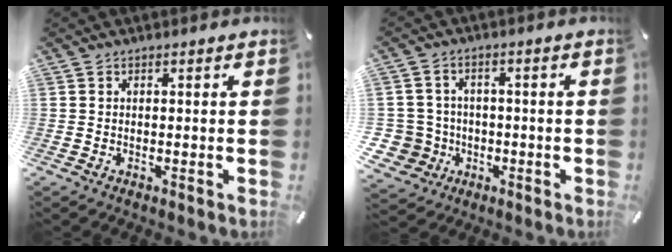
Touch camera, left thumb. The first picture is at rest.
{"total": 7.1, "force": [-1.7, 6.9, 1.1], "torque": [-0.058, 0.011, -0.028]}